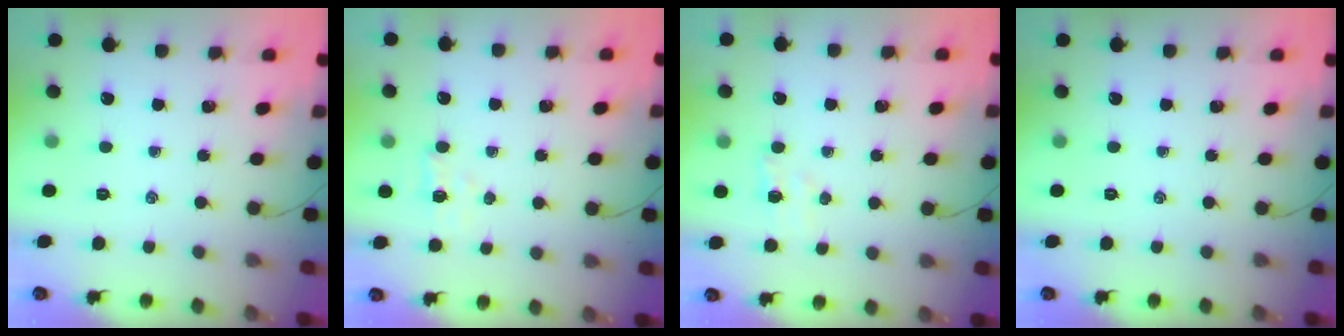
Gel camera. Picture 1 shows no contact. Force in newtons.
{"total": 2.1, "press": 2.0, "slide": 0.7}
{"total": 4.2, "press": 4.0, "slide": 1.3}
{"total": 0.0}